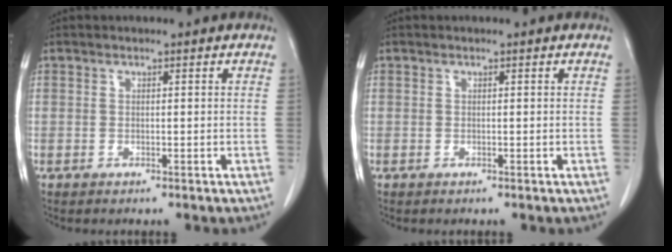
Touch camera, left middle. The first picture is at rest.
{"total": 0.0}